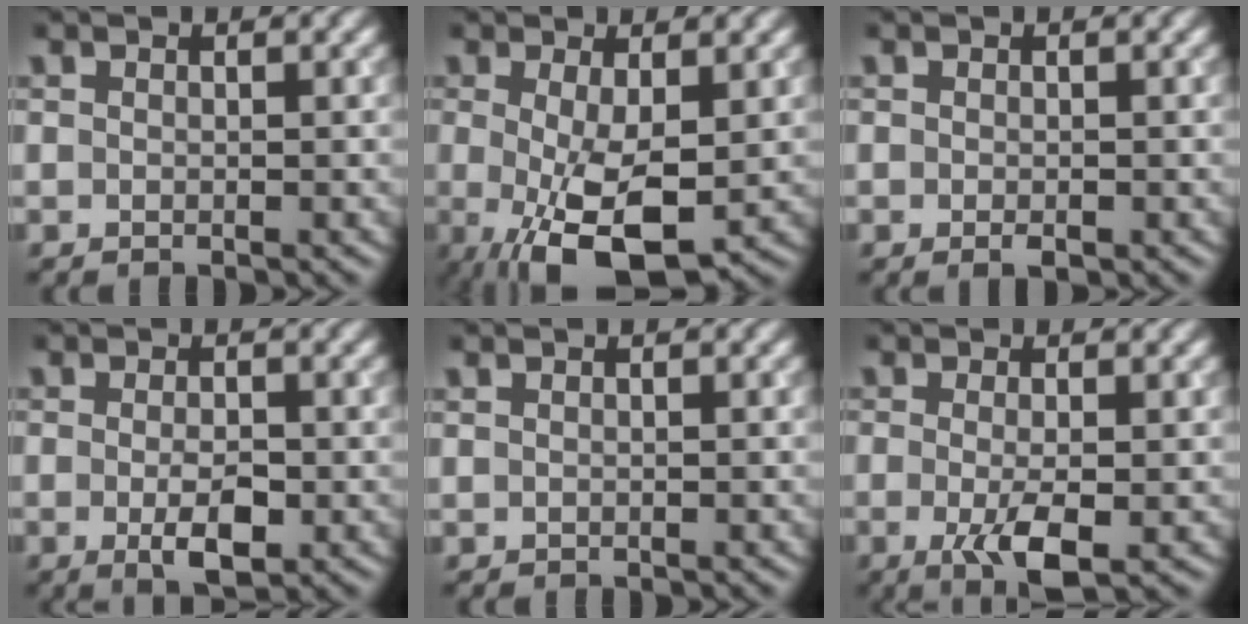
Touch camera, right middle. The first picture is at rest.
{"total": 6.9, "force": [-1.1, 2.6, 6.3], "torque": [-0.123, -0.018, -0.013]}
{"total": 1.0, "force": [-0.4, 0.5, 0.8], "torque": [-0.016, -0.005, -0.006]}
{"total": 3.3, "force": [-0.9, 1.3, 2.8], "torque": [-0.052, -0.008, -0.013]}
{"total": 0.0}
{"total": 4.4, "force": [-1.4, 1.3, 3.9], "torque": [-0.080, -0.012, -0.026]}